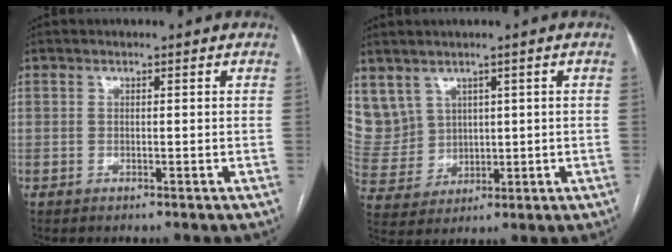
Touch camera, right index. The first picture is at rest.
{"total": 9.3, "force": [4.4, 8.0, 1.7], "torque": [-0.059, 0.041, 0.116]}